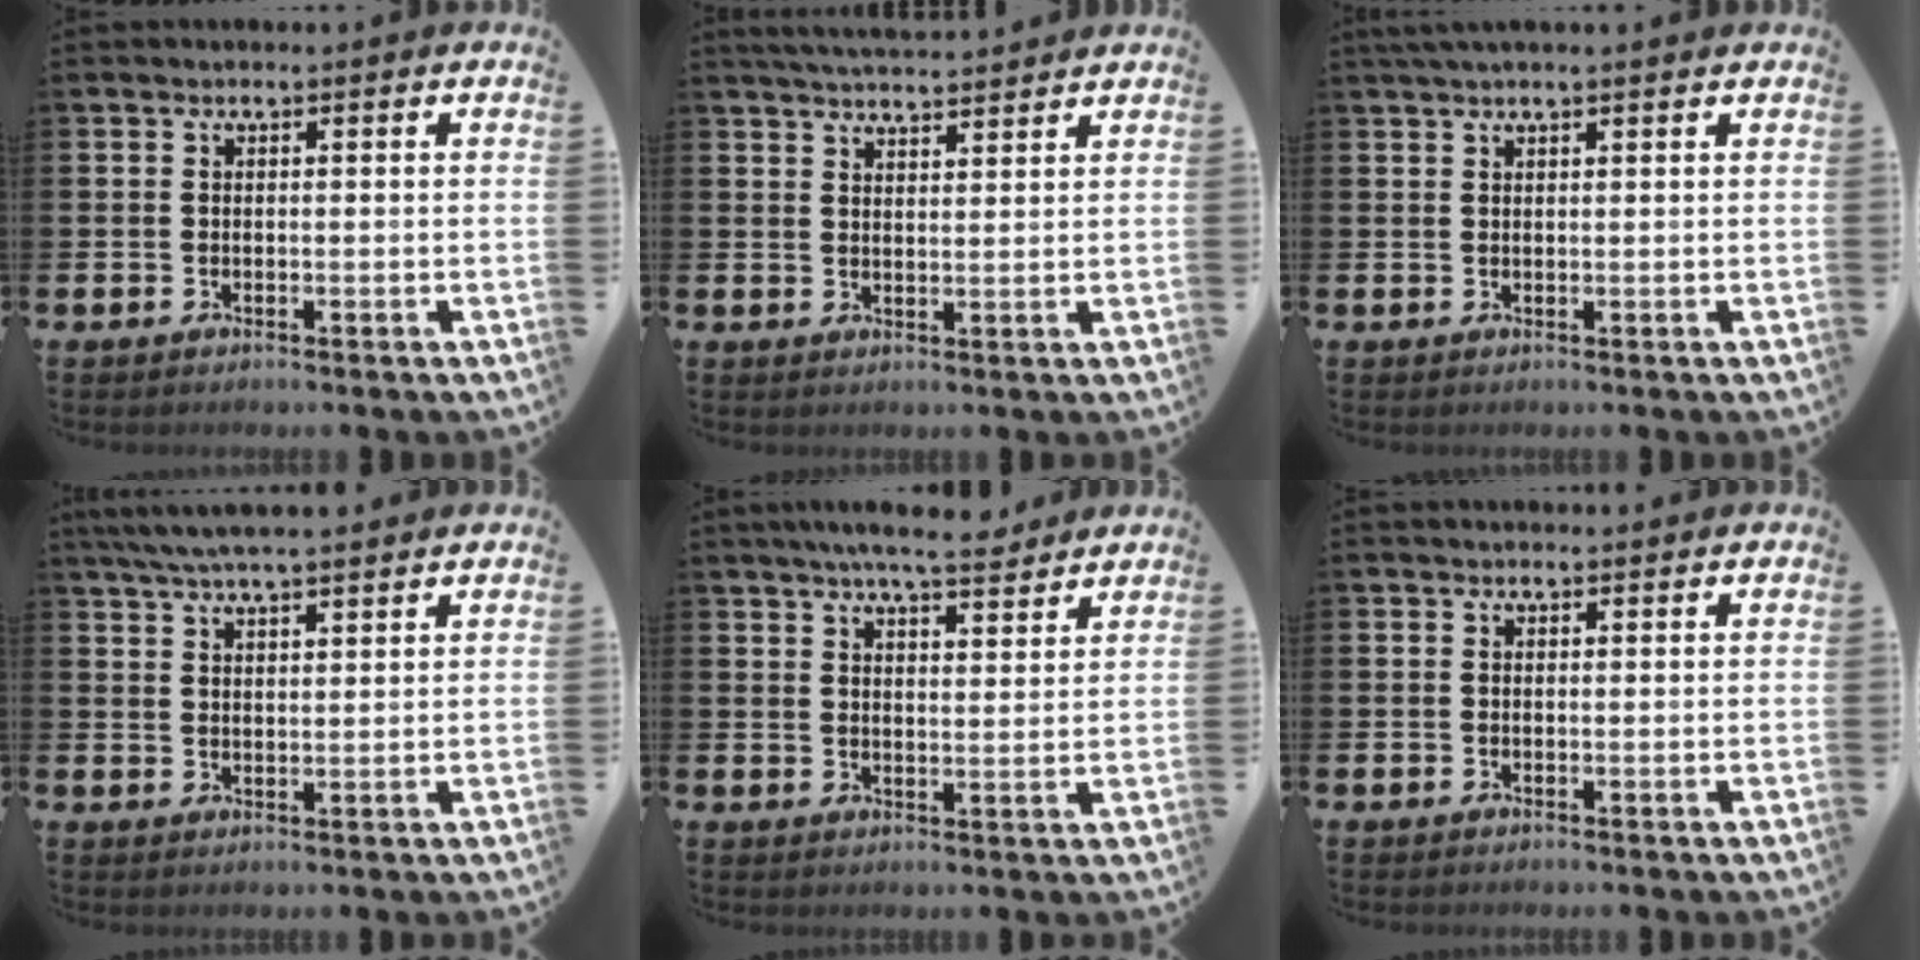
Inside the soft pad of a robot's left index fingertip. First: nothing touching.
{"total": 4.2, "force": [4.2, 0.1, 0.5], "torque": [-0.018, -0.020, 0.076]}
{"total": 1.7, "force": [1.4, 0.0, 0.9], "torque": [-0.019, 0.001, 0.026]}
{"total": 5.7, "force": [5.3, 0.5, 2.0], "torque": [-0.051, -0.013, 0.098]}
{"total": 6.7, "force": [6.2, 0.8, 2.2], "torque": [-0.047, -0.024, 0.110]}
{"total": 0.6, "force": [0.6, 0.1, 0.1], "torque": [0.006, -0.003, 0.008]}